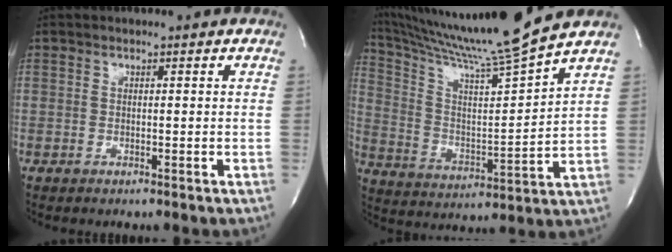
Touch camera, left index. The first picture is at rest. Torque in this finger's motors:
{"motor_torque": [-0.01, -0.06, 0.37, 0.12]}